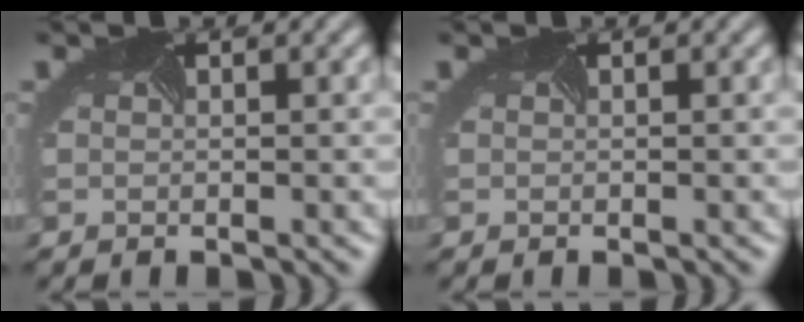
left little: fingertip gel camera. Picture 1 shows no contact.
{"total": 0.0}